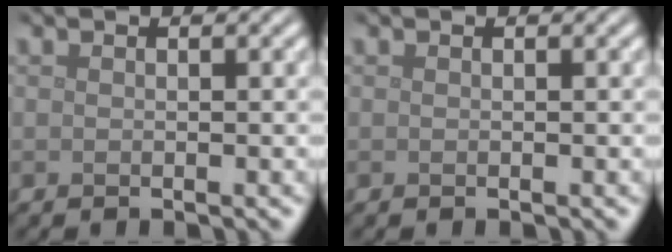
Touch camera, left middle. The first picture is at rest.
{"total": 0.0}